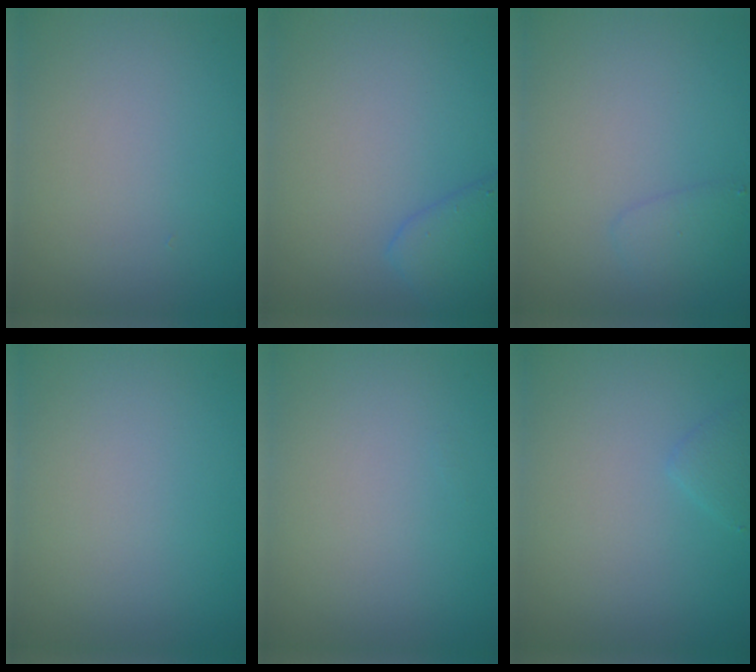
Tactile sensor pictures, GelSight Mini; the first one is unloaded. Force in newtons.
{"total": 2.7, "press": 2.7, "slide": 0.2}
{"total": 1.4, "press": 1.4, "slide": 0.1}
{"total": 0.0}
{"total": 0.0}
{"total": 1.1, "press": 1.1, "slide": 0.1}